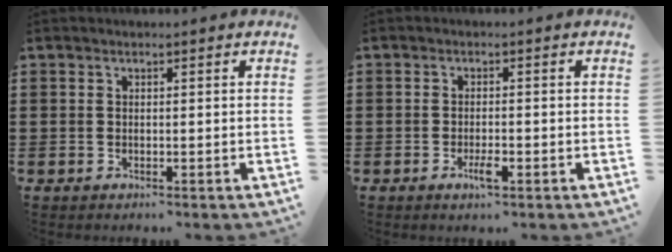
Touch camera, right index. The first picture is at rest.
{"total": 2.8, "force": [-1.2, 0.7, 2.4], "torque": [-0.056, -0.005, -0.026]}